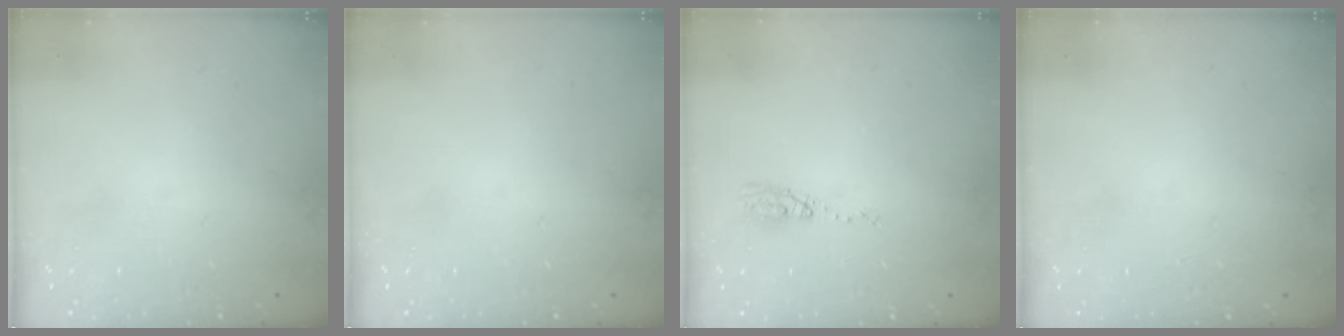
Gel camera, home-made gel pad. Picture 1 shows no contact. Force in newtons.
{"total": 0.0}
{"total": 4.4, "press": 4.1, "slide": 1.6}
{"total": 0.0}